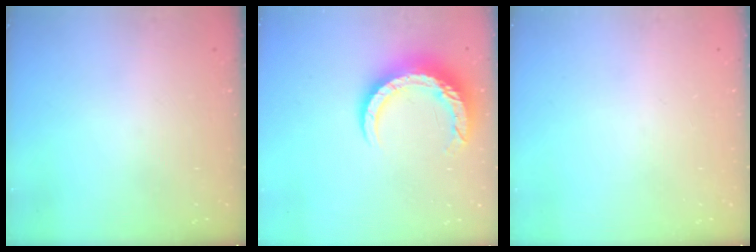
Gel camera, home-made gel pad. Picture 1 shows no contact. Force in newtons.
{"total": 12.0, "press": 11.9, "slide": 1.2}
{"total": 0.0}